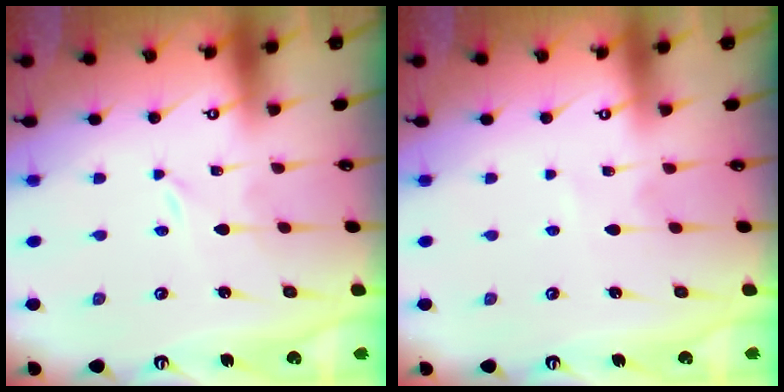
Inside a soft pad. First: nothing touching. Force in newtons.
{"total": 2.1, "press": 2.1, "slide": 0.2}